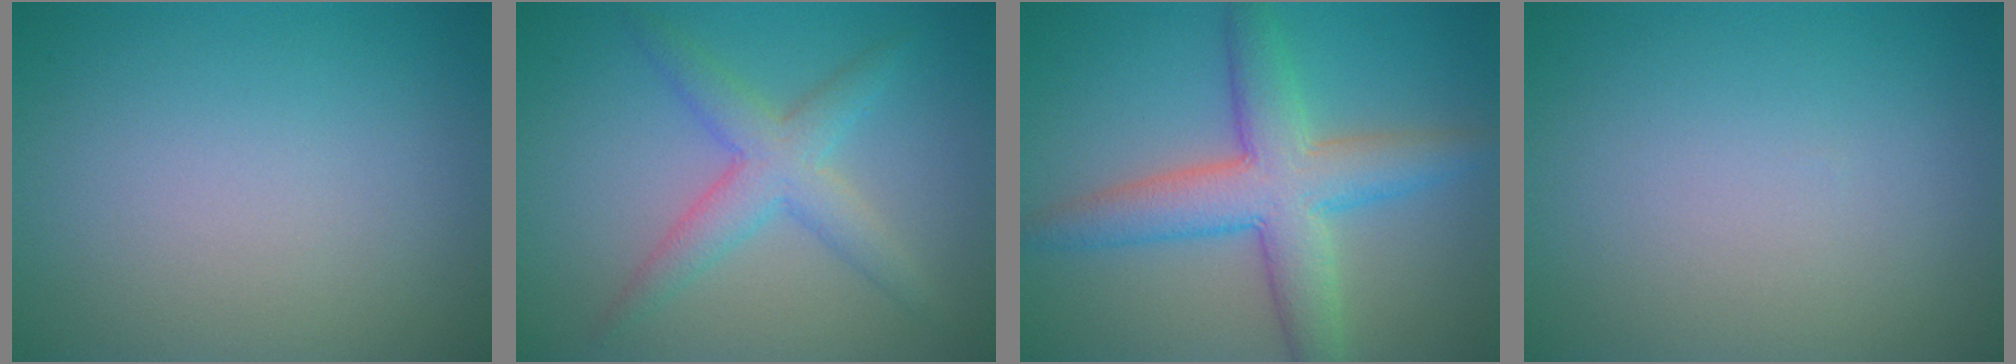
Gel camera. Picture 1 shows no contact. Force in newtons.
{"total": 3.7, "press": 3.7, "slide": 0.1}
{"total": 6.7, "press": 6.7, "slide": 0.1}
{"total": 0.0}